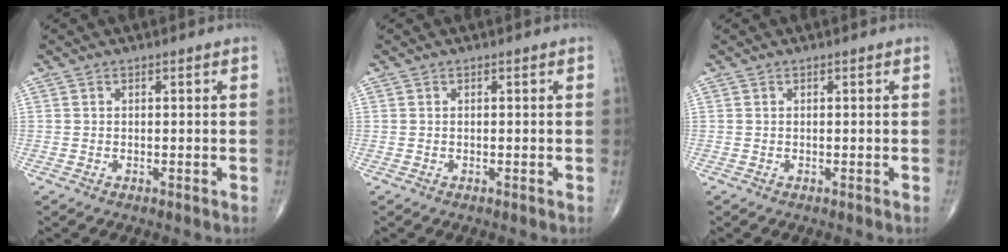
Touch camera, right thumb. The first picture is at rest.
{"total": 0.0}
{"total": 0.0}